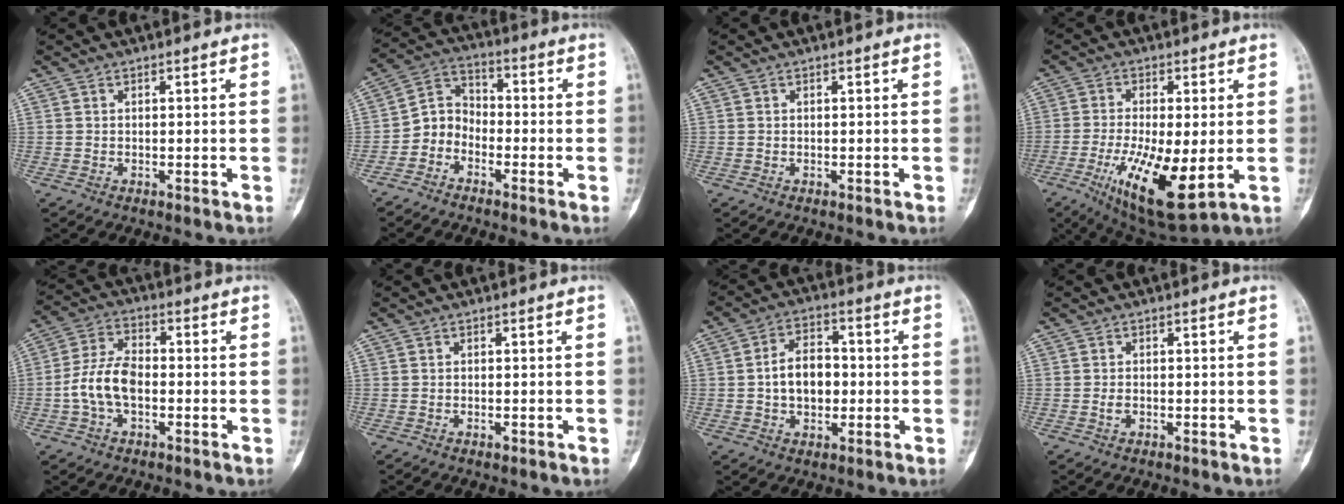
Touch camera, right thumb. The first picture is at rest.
{"total": 6.1, "force": [-2.9, 4.9, 2.3], "torque": [-0.017, 0.044, -0.071]}
{"total": 0.0}
{"total": 15.3, "force": [-3.6, 5.0, 14.0], "torque": [-0.257, -0.023, -0.047]}
{"total": 9.1, "force": [-1.8, 5.5, 7.1], "torque": [-0.144, 0.028, -0.040]}
{"total": 0.8, "force": [-0.4, 0.3, 0.5], "torque": [-0.010, 0.001, -0.007]}
{"total": 8.8, "force": [-0.5, 6.0, 6.4], "torque": [-0.084, 0.020, -0.013]}
{"total": 1.3, "force": [-0.4, 0.8, 0.9], "torque": [-0.022, 0.002, -0.009]}